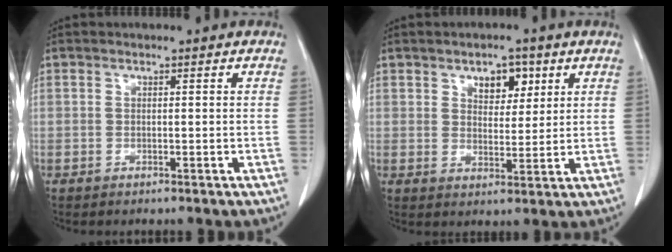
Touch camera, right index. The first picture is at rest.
{"total": 5.1, "force": [2.6, 2.8, 3.3], "torque": [-0.044, 0.003, 0.041]}